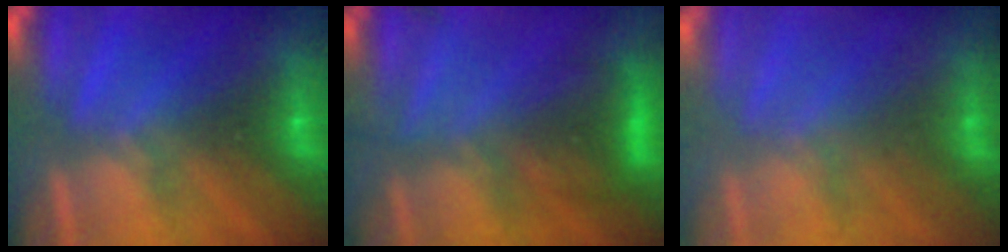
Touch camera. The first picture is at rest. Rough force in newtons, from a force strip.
{"total": 11.8}
{"total": 2.0}